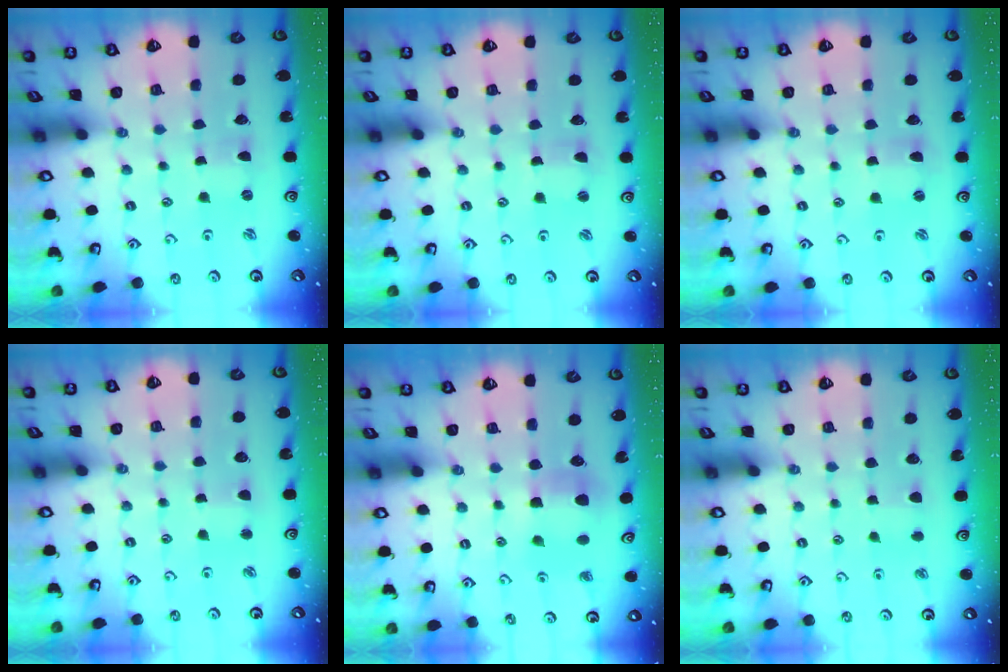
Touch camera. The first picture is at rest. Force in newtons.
{"total": 1.0, "press": 1.0, "slide": 0.2}
{"total": 1.1, "press": 1.0, "slide": 0.2}
{"total": 2.5, "press": 2.5, "slide": 0.3}
{"total": 6.5, "press": 6.5, "slide": 0.6}
{"total": 2.8, "press": 2.7, "slide": 0.7}